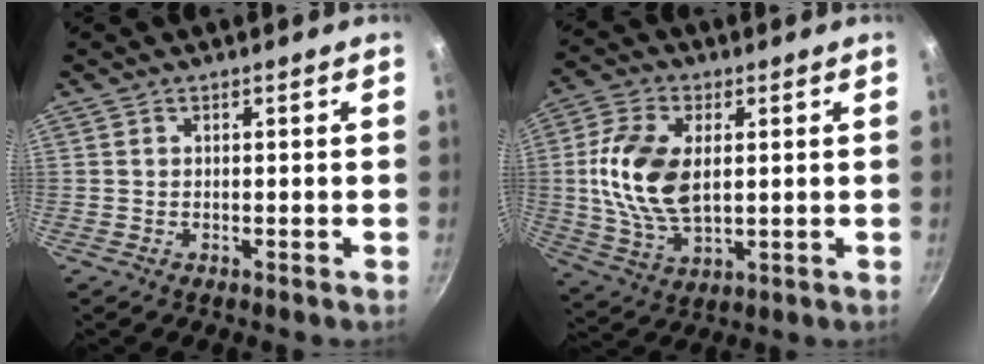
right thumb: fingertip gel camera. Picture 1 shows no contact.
{"total": 14.2, "force": [1.7, 8.2, 11.4], "torque": [-0.216, -0.004, 0.033]}